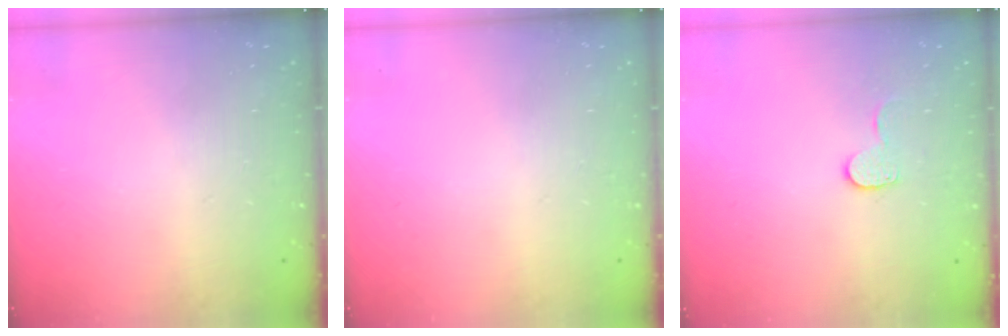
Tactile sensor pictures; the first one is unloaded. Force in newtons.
{"total": 0.0}
{"total": 6.8, "press": 6.7, "slide": 0.6}